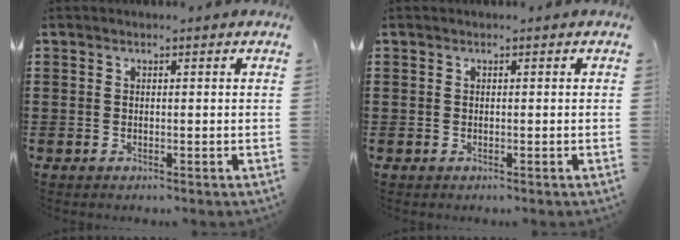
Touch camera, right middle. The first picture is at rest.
{"total": 0.0}